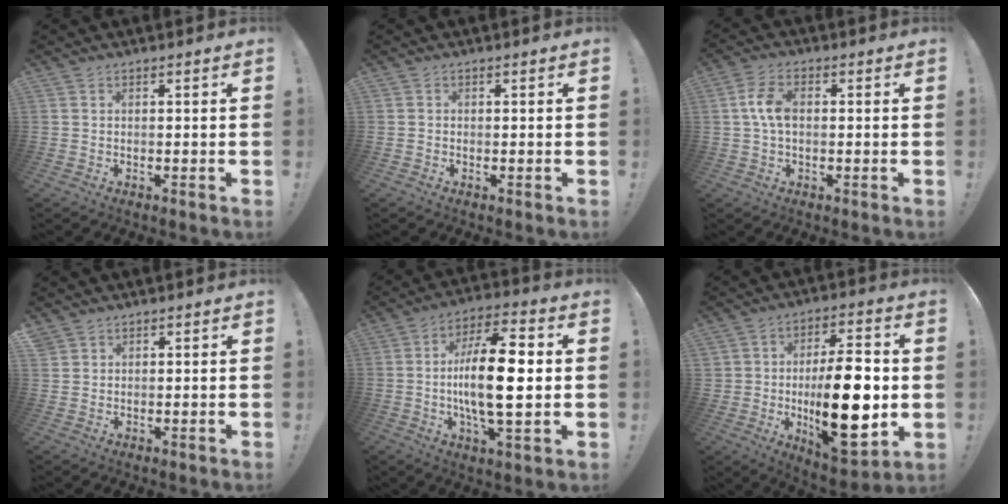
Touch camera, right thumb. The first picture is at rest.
{"total": 0.6, "force": [-0.2, 0.5, 0.0], "torque": [-0.007, 0.006, -0.001]}
{"total": 7.2, "force": [0.3, 4.4, 5.7], "torque": [-0.098, 0.005, 0.003]}
{"total": 1.7, "force": [1.4, 1.1, 0.1], "torque": [-0.003, -0.003, 0.028]}
{"total": 18.6, "force": [-0.4, 6.1, 17.5], "torque": [-0.323, 0.000, -0.018]}
{"total": 21.4, "force": [-2.4, 10.7, 18.3], "torque": [-0.289, 0.004, -0.033]}